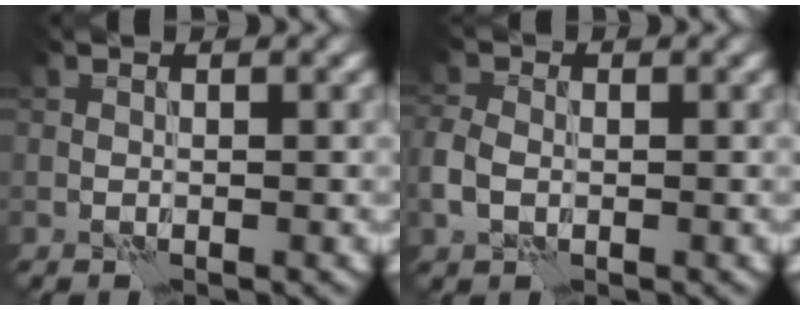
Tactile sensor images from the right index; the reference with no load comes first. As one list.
[{"total": 3.3, "force": [-0.6, 2.5, 2.1], "torque": [-0.055, 0.000, -0.019]}]